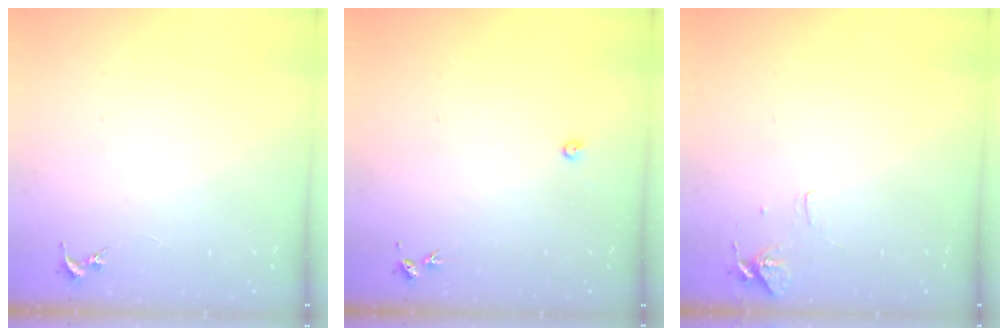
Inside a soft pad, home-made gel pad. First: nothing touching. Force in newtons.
{"total": 2.4, "press": 2.4, "slide": 0.3}
{"total": 7.4, "press": 7.4, "slide": 0.6}